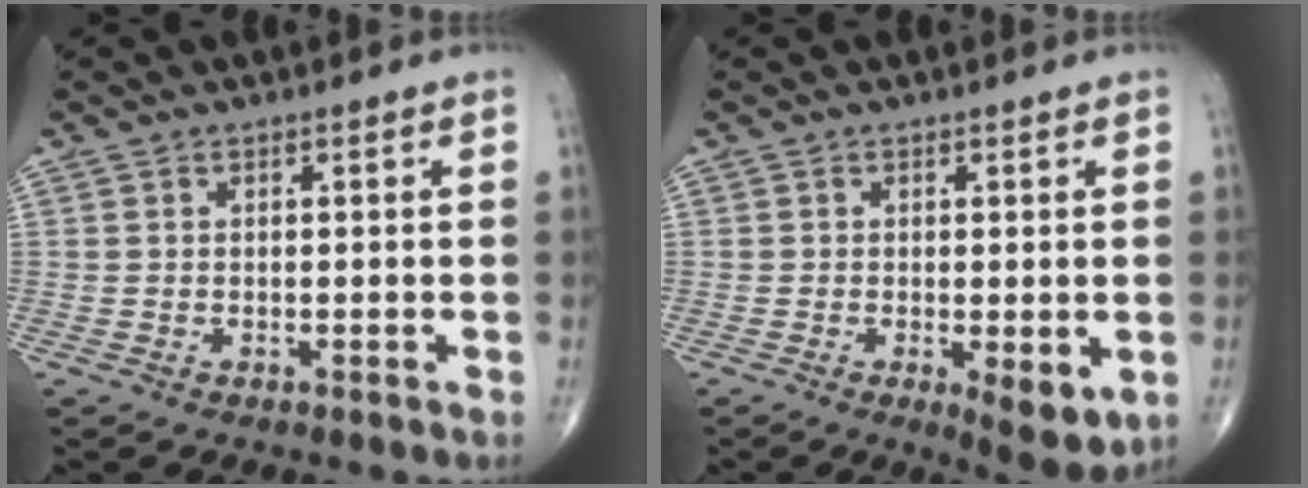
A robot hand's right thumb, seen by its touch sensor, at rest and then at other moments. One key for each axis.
{"total": 5.8, "fx": -1.3, "fy": 2.0, "fz": 5.3, "tx": -0.072, "ty": -0.017, "tz": -0.014}